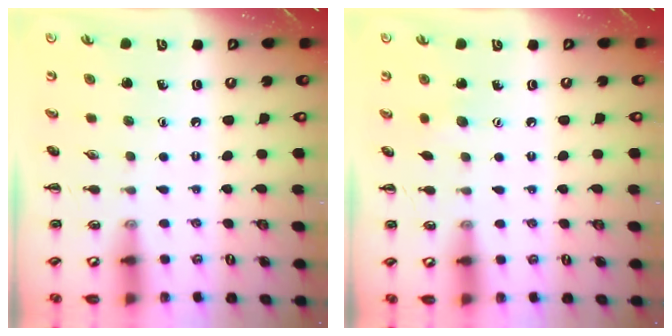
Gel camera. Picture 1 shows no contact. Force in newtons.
{"total": 2.5, "press": 2.4, "slide": 0.6}